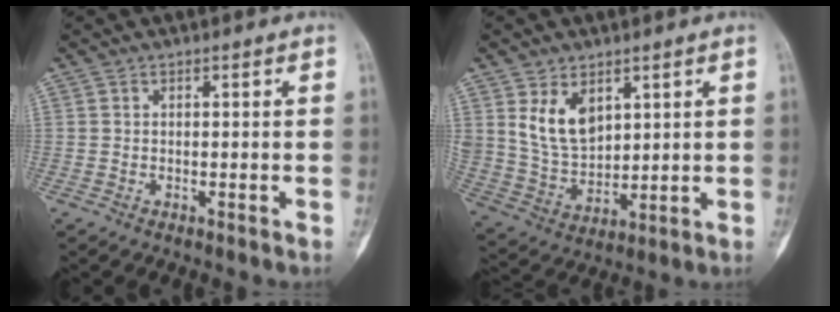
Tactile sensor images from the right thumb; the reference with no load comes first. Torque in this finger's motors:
{"motor_torque": [0.19, 1.45, 0.59, 0.14, 0.28]}